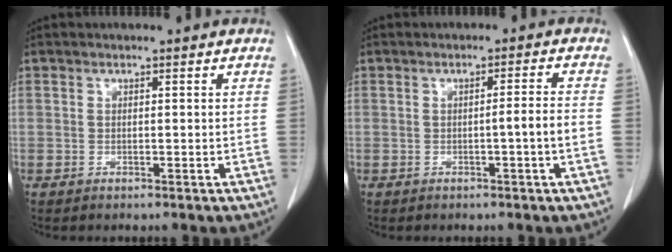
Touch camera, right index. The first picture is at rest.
{"total": 3.1, "force": [-0.9, -0.8, 2.8], "torque": [-0.042, 0.000, -0.016]}